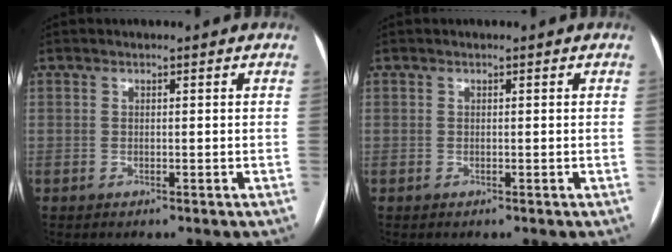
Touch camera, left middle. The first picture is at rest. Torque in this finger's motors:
{"motor_torque": [0.01, 0.02, 0.00, 0.00]}